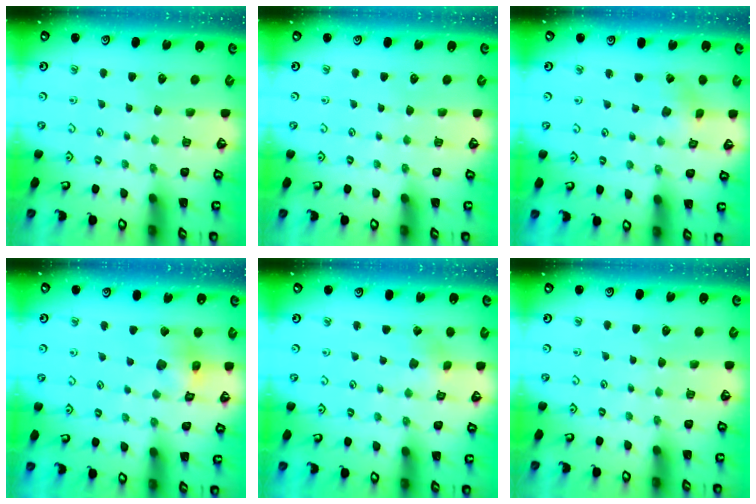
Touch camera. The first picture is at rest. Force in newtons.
{"total": 0.0}
{"total": 1.4, "press": 1.4, "slide": 0.2}
{"total": 12.0, "press": 11.9, "slide": 1.6}
{"total": 1.8, "press": 1.8, "slide": 0.2}
{"total": 0.0}